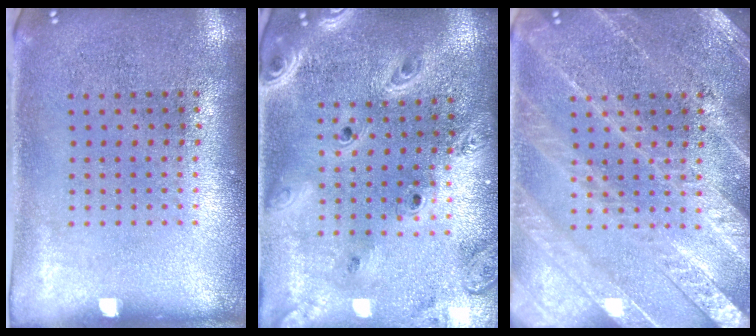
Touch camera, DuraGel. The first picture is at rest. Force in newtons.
{"total": 3.1, "press": 2.6, "slide": 1.7}
{"total": 4.6, "press": 4.6, "slide": 0.7}